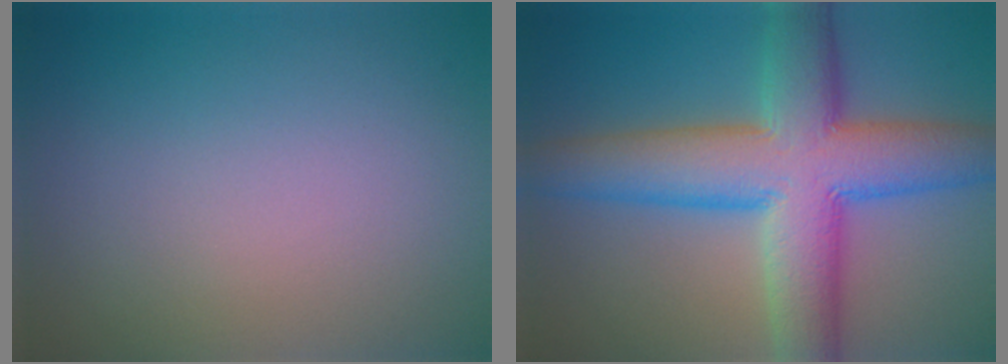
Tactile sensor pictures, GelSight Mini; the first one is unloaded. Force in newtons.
{"total": 11.2, "press": 11.2, "slide": 0.2}